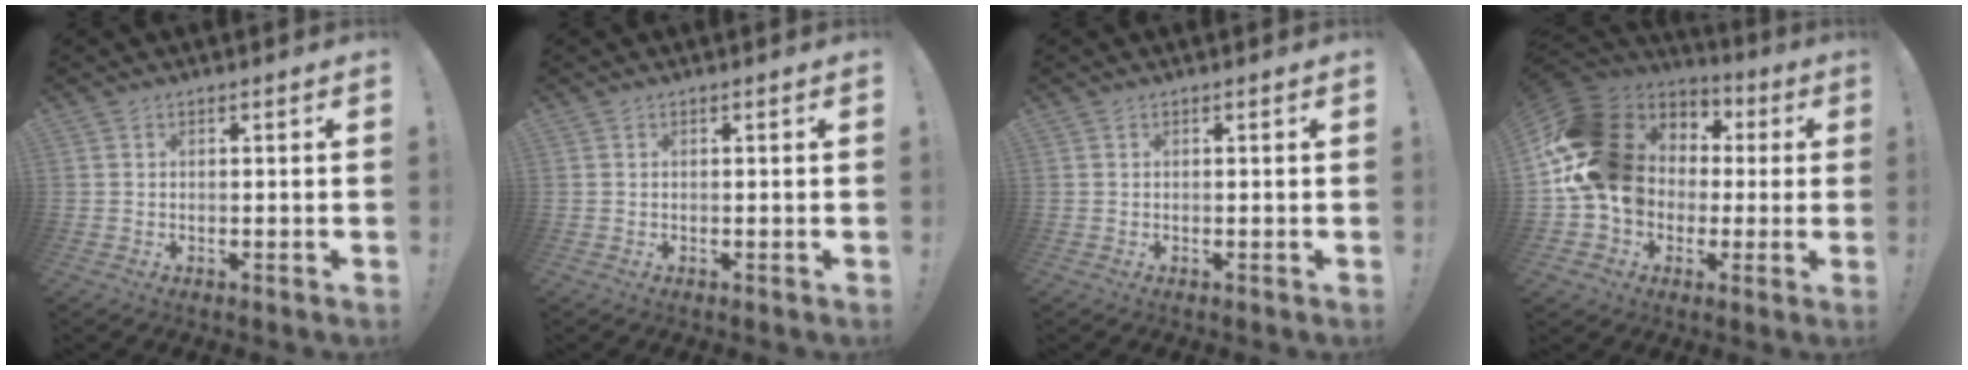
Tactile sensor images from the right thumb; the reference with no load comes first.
{"total": 0.0}
{"total": 0.0}
{"total": 20.8, "force": [2.3, 17.0, 11.7], "torque": [-0.191, -0.007, 0.075]}